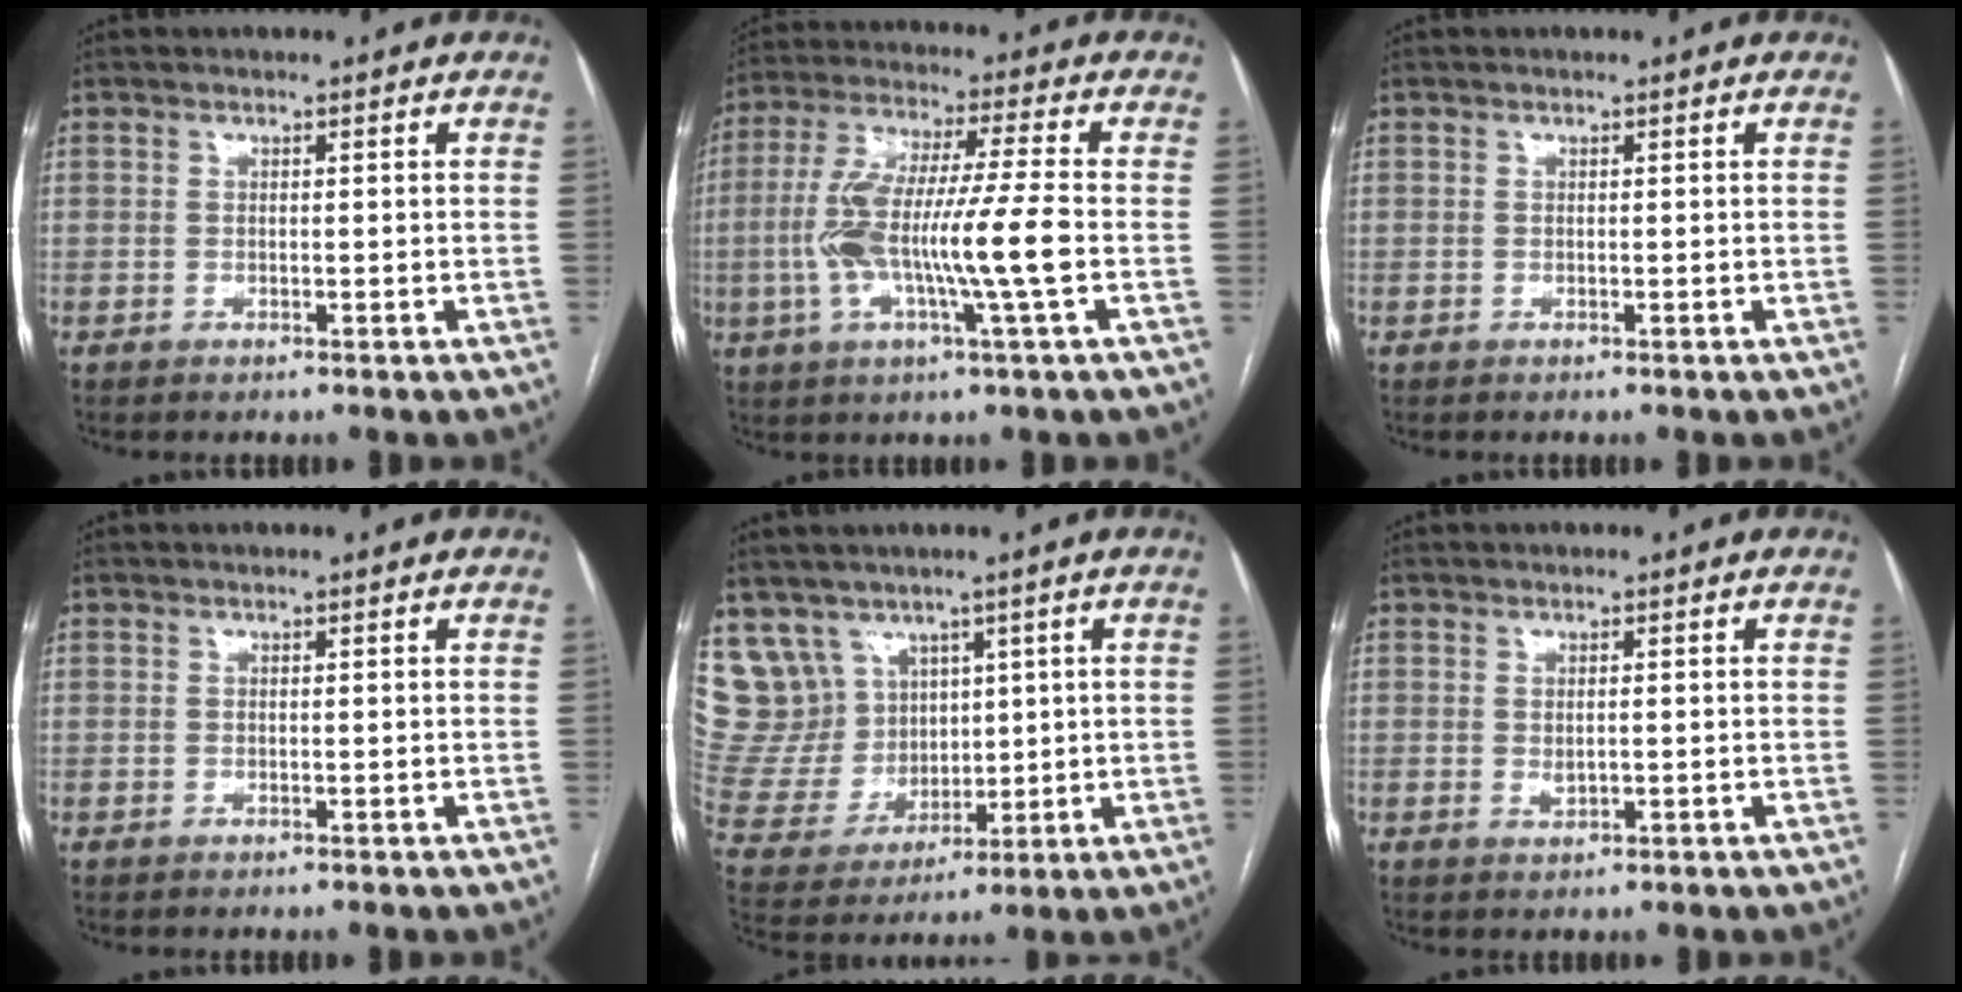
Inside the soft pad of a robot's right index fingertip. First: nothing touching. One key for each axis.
{"total": 13.9, "fx": -2.3, "fy": 0.2, "fz": 13.7, "tx": -0.273, "ty": 0.005, "tz": -0.049}
{"total": 0.0}
{"total": 0.0}
{"total": 10.9, "fx": 6.8, "fy": 8.4, "fz": 1.2, "tx": -0.044, "ty": 0.047, "tz": 0.156}
{"total": 1.4, "fx": 0.1, "fy": 0.7, "fz": 1.2, "tx": -0.023, "ty": -0.004, "tz": 0.006}